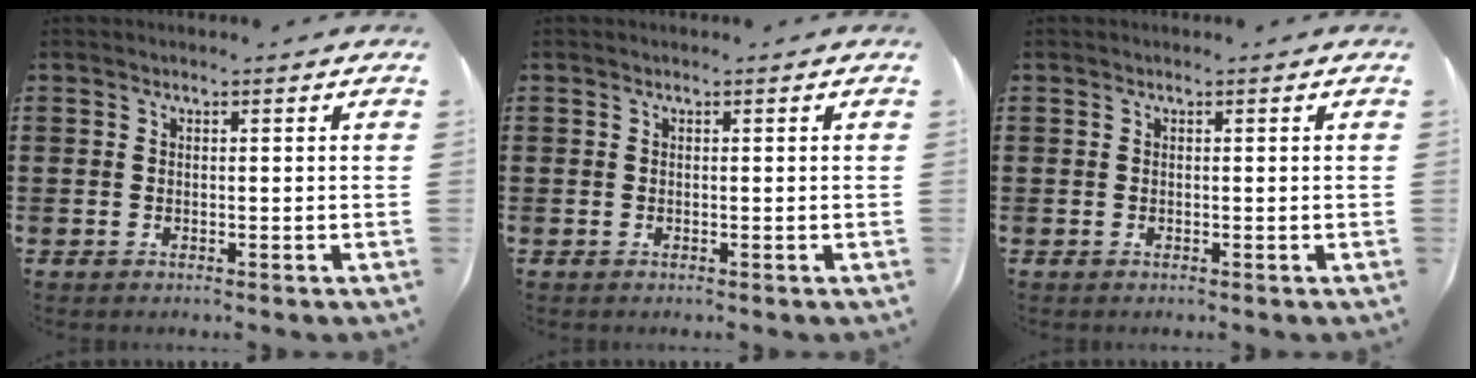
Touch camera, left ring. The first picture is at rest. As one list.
[{"total": 0.0}, {"total": 0.0}]